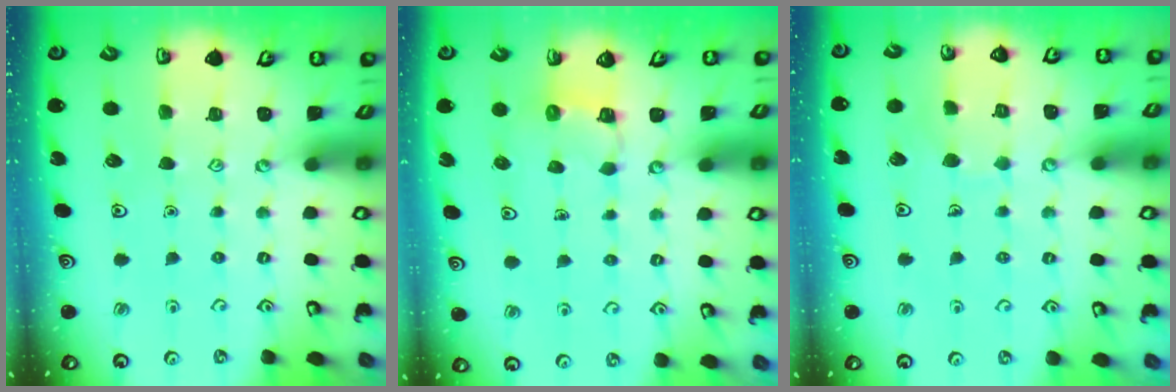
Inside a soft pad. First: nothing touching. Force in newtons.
{"total": 3.1, "press": 3.1, "slide": 0.6}
{"total": 5.1, "press": 5.1, "slide": 0.5}